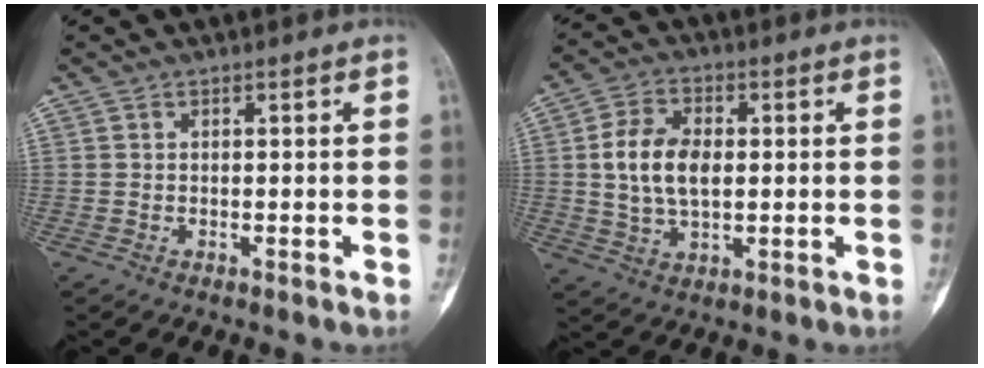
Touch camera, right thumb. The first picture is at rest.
{"total": 10.1, "force": [0.8, 6.1, 8.0], "torque": [-0.146, 0.005, 0.018]}